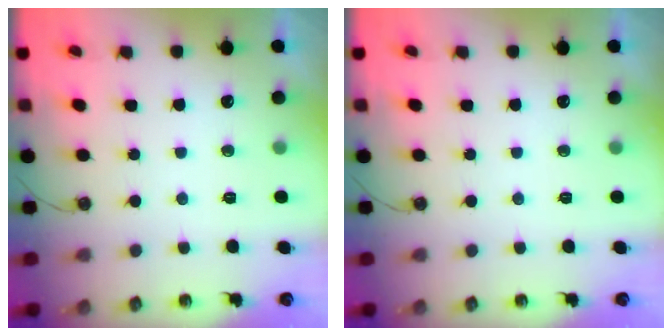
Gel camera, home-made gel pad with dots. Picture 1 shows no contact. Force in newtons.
{"total": 0.0}